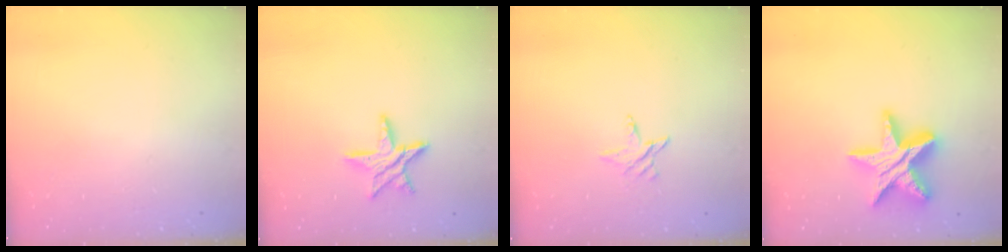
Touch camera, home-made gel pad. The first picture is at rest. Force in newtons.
{"total": 9.2, "press": 9.2, "slide": 0.3}
{"total": 2.7, "press": 2.7, "slide": 0.2}
{"total": 19.8, "press": 19.7, "slide": 1.5}